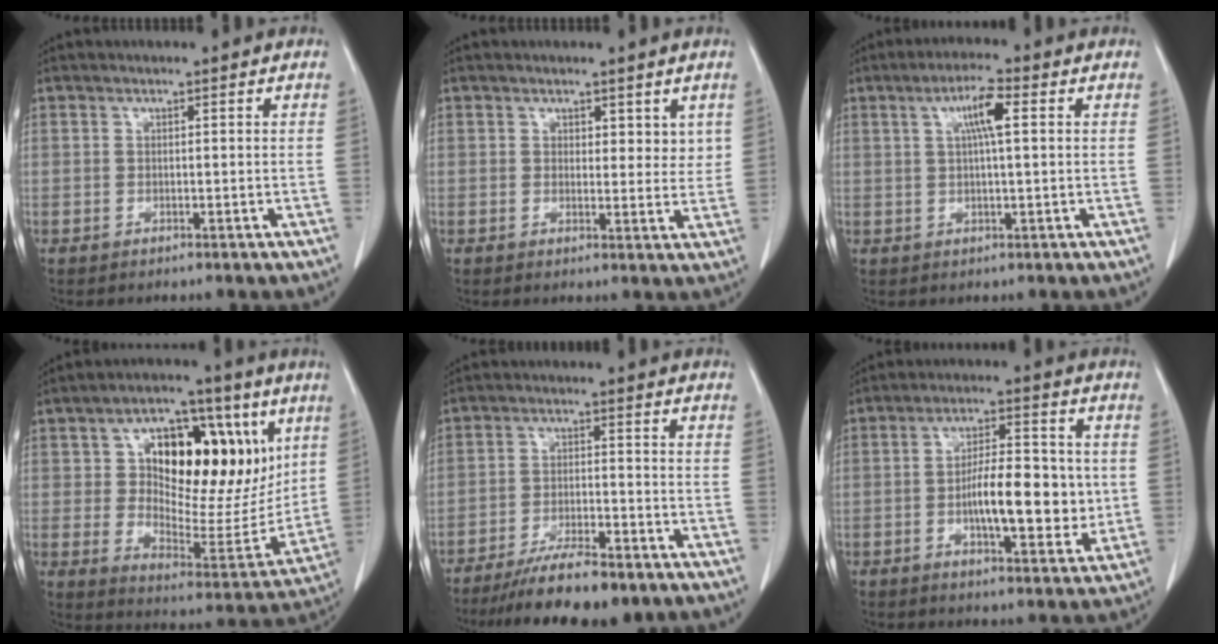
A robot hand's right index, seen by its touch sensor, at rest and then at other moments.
{"total": 3.3, "force": [1.9, 2.0, 1.8], "torque": [-0.006, -0.010, 0.025]}
{"total": 5.2, "force": [1.5, 0.5, 4.9], "torque": [-0.090, 0.007, 0.025]}
{"total": 22.8, "force": [7.6, 11.2, 18.4], "torque": [-0.293, 0.019, 0.127]}
{"total": 12.1, "force": [-9.6, 2.4, 7.0], "torque": [-0.108, -0.018, -0.151]}
{"total": 11.6, "force": [-1.0, 3.8, 10.8], "torque": [-0.180, 0.007, -0.016]}